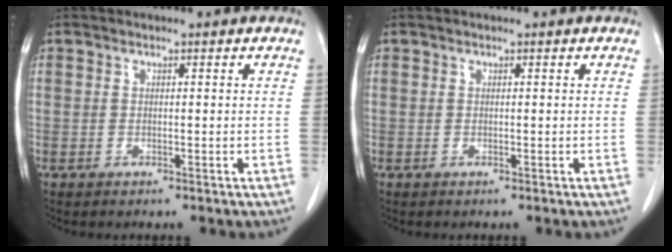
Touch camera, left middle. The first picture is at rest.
{"total": 0.0}